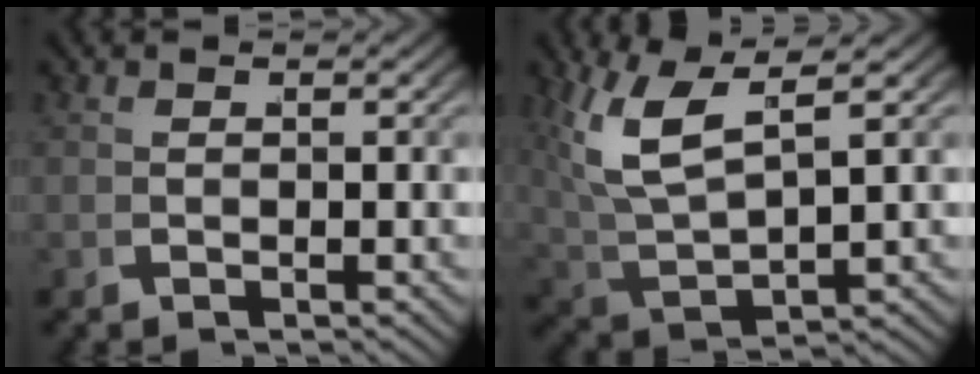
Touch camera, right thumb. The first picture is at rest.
{"total": 8.2, "force": [2.9, 5.0, 5.8], "torque": [-0.141, -0.013, 0.066]}